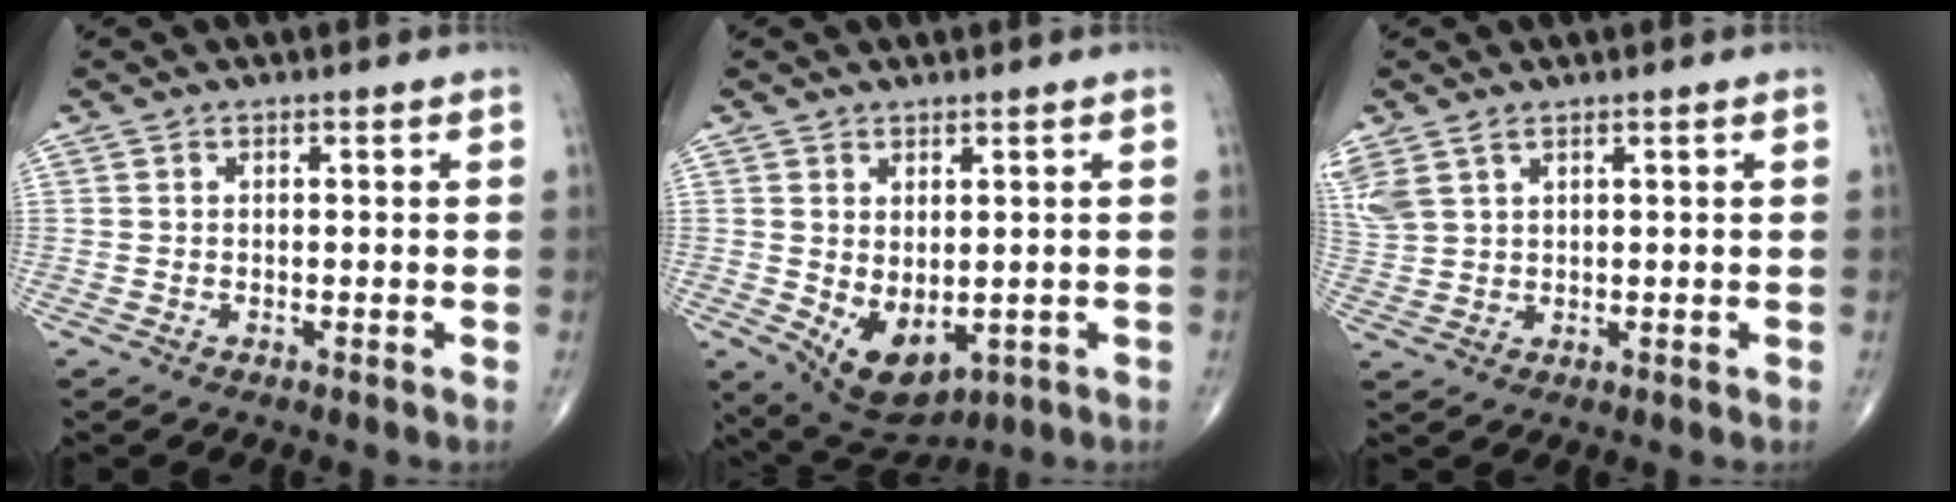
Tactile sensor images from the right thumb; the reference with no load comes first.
{"total": 8.5, "force": [-1.1, 5.0, 6.8], "torque": [-0.093, -0.007, 0.008]}
{"total": 7.0, "force": [3.8, 3.9, 4.4], "torque": [-0.122, 0.004, 0.088]}